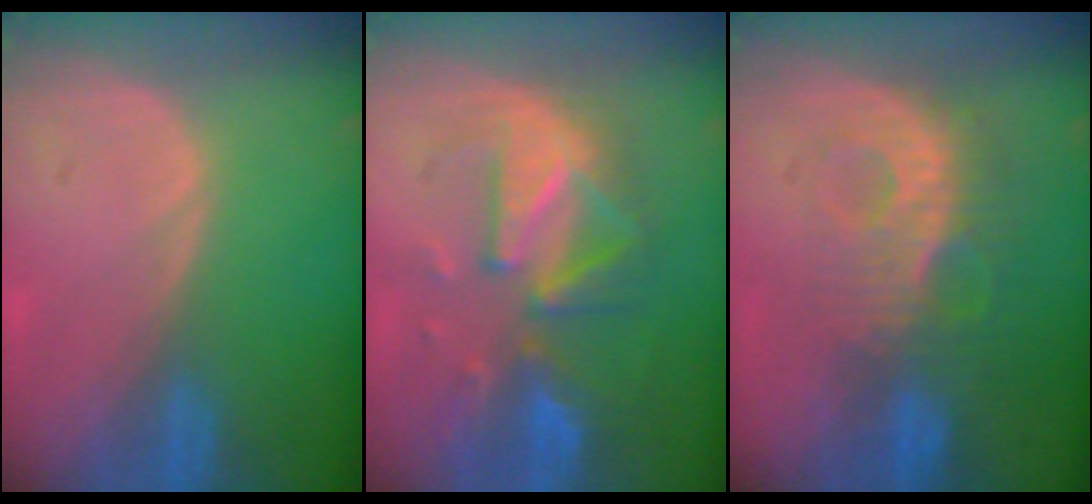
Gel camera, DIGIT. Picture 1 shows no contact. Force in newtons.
{"total": 9.4, "press": 9.0, "slide": 2.5}
{"total": 9.3, "press": 8.3, "slide": 4.2}